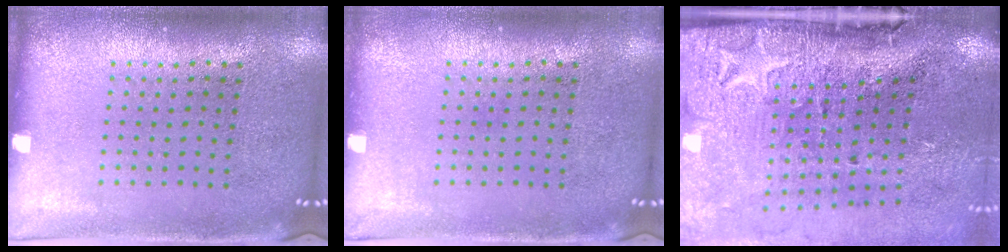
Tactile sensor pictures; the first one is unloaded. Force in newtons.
{"total": 0.0}
{"total": 4.9, "press": 3.8, "slide": 3.1}